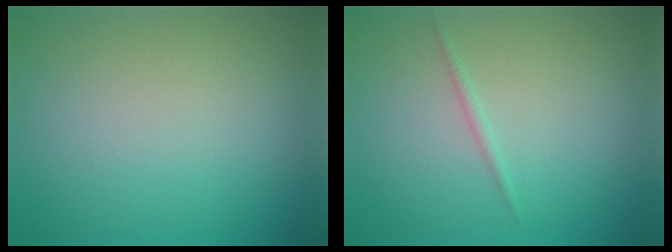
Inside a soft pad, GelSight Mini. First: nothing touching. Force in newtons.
{"total": 0.7, "press": 0.7, "slide": 0.1}